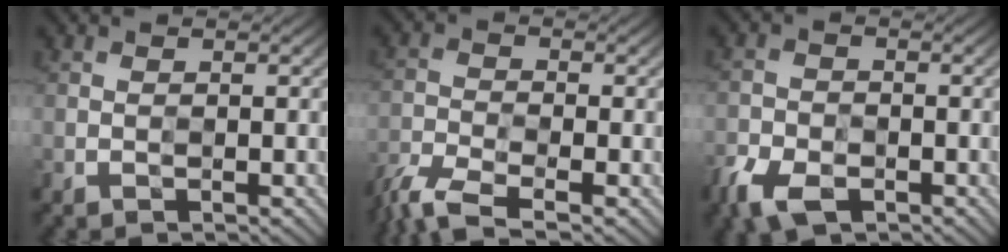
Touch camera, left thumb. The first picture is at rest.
{"total": 6.6, "force": [-5.2, 1.5, 3.6], "torque": [-0.088, -0.022, -0.106]}
{"total": 4.8, "force": [-3.2, 2.7, 2.4], "torque": [-0.059, -0.009, -0.064]}